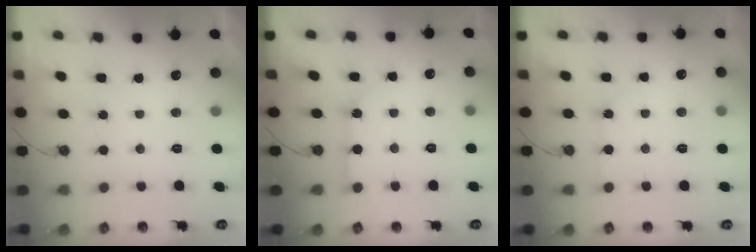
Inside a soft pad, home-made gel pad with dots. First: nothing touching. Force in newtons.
{"total": 5.0, "press": 5.0, "slide": 0.3}
{"total": 3.0, "press": 3.0, "slide": 0.4}